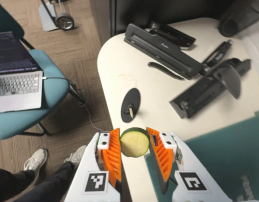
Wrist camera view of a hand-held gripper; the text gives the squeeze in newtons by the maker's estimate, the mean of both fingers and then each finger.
{"total": 10.1, "left": 10.2, "right": 10.0}